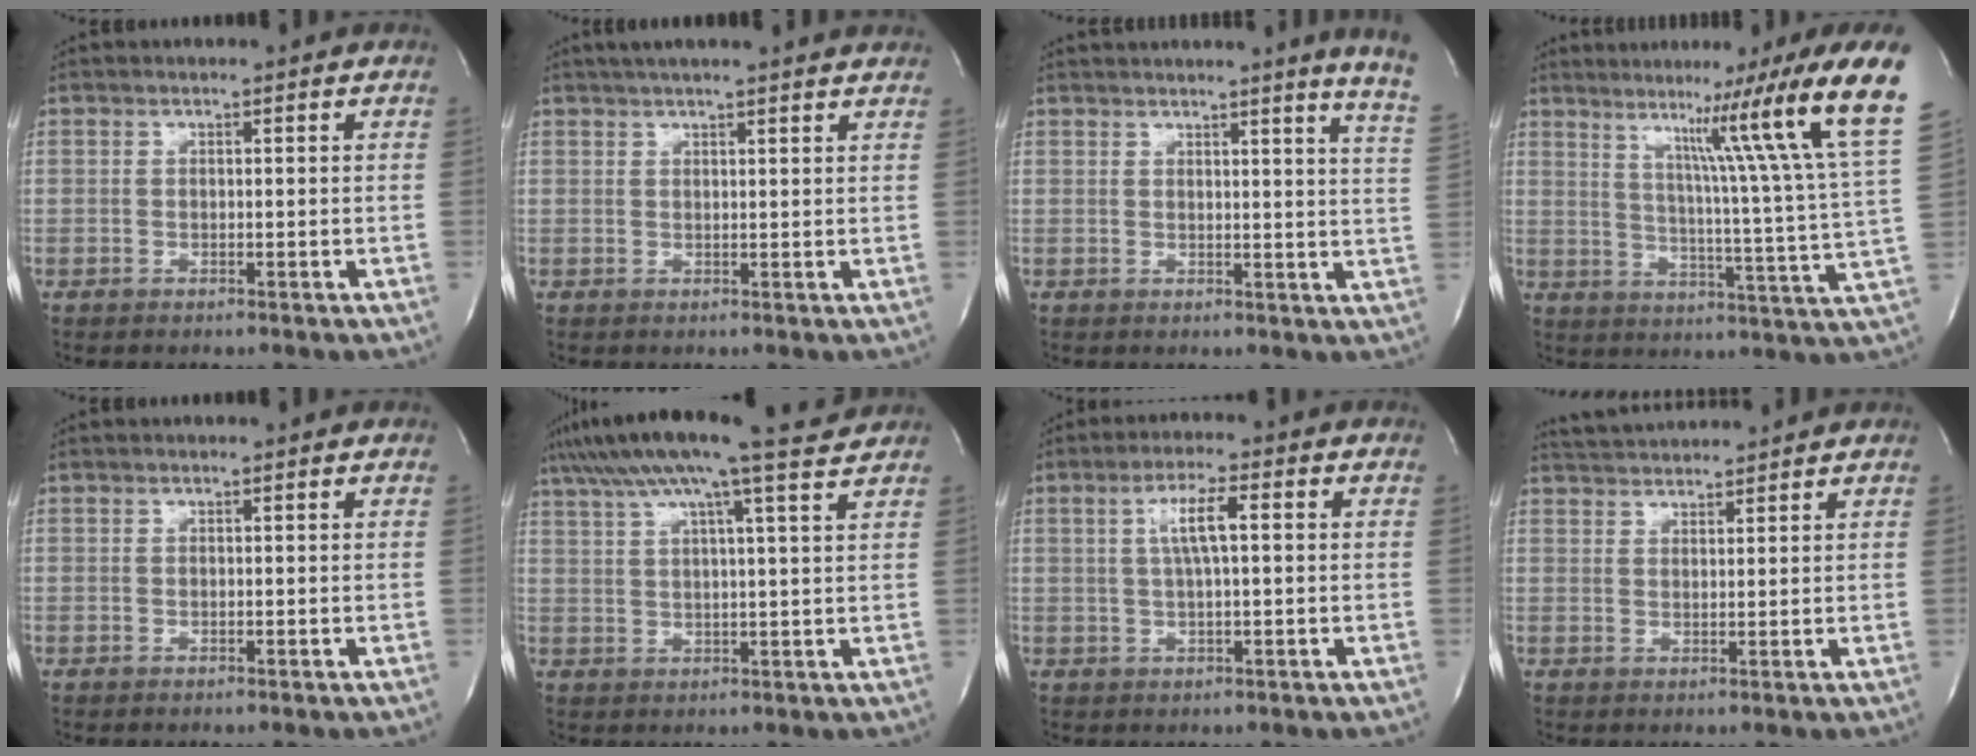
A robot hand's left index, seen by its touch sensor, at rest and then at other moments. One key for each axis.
{"total": 12.2, "fx": 10.7, "fy": 1.0, "fz": 5.7, "tx": -0.087, "ty": 0.029, "tz": 0.130}
{"total": 10.2, "fx": 8.8, "fy": -1.7, "fz": 5.0, "tx": -0.062, "ty": -0.059, "tz": 0.078}
{"total": 19.5, "fx": 12.4, "fy": -3.0, "fz": 14.8, "tx": -0.205, "ty": -0.033, "tz": 0.141}
{"total": 0.0}
{"total": 14.8, "fx": 12.2, "fy": -0.9, "fz": 8.3, "tx": -0.150, "ty": 0.016, "tz": 0.171}
{"total": 5.4, "fx": 1.0, "fy": 0.8, "fz": 5.3, "tx": -0.100, "ty": 0.006, "tz": 0.017}
{"total": 6.5, "fx": 6.4, "fy": 0.3, "fz": 1.3, "tx": -0.034, "ty": 0.030, "tz": 0.103}